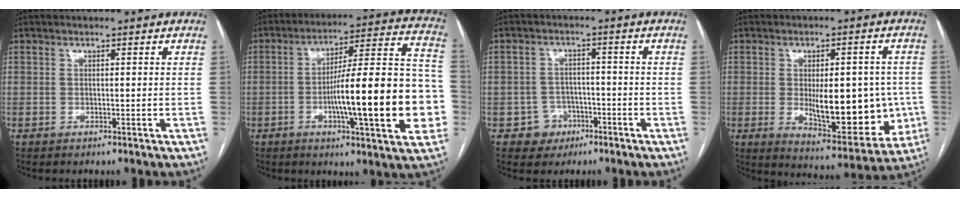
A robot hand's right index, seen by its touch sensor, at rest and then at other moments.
{"total": 21.4, "force": [-4.5, 2.6, 20.8], "torque": [-0.250, 0.026, -0.061]}
{"total": 4.5, "force": [-2.1, 4.0, 0.1], "torque": [0.009, 0.017, -0.029]}
{"total": 15.2, "force": [-1.7, 5.9, 13.9], "torque": [-0.187, -0.004, -0.006]}